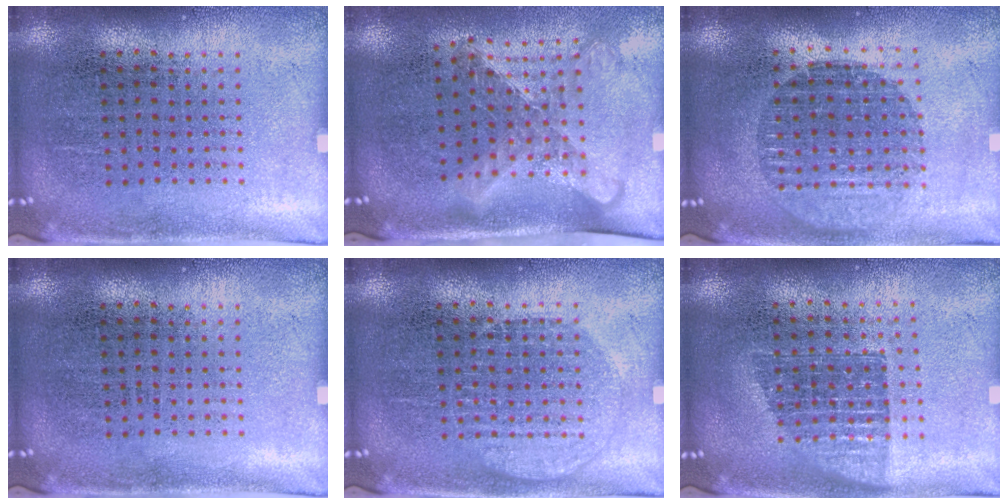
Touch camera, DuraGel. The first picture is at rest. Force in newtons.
{"total": 1.6, "press": 1.2, "slide": 1.0}
{"total": 1.6, "press": 1.4, "slide": 0.8}
{"total": 0.0}
{"total": 1.9, "press": 1.8, "slide": 0.4}
{"total": 1.2, "press": 1.0, "slide": 0.7}